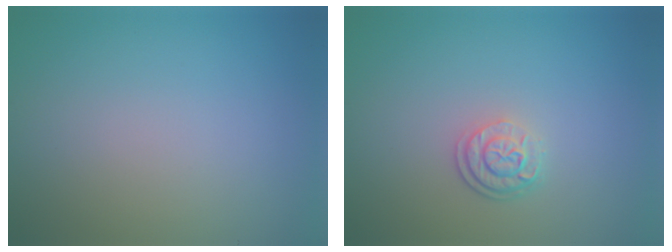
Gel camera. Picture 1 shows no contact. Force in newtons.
{"total": 2.6, "press": 1.9, "slide": 1.7}